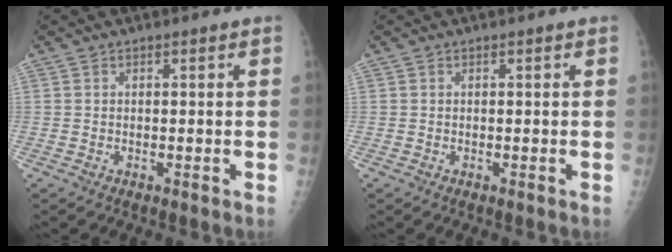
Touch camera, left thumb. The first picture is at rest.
{"total": 0.0}